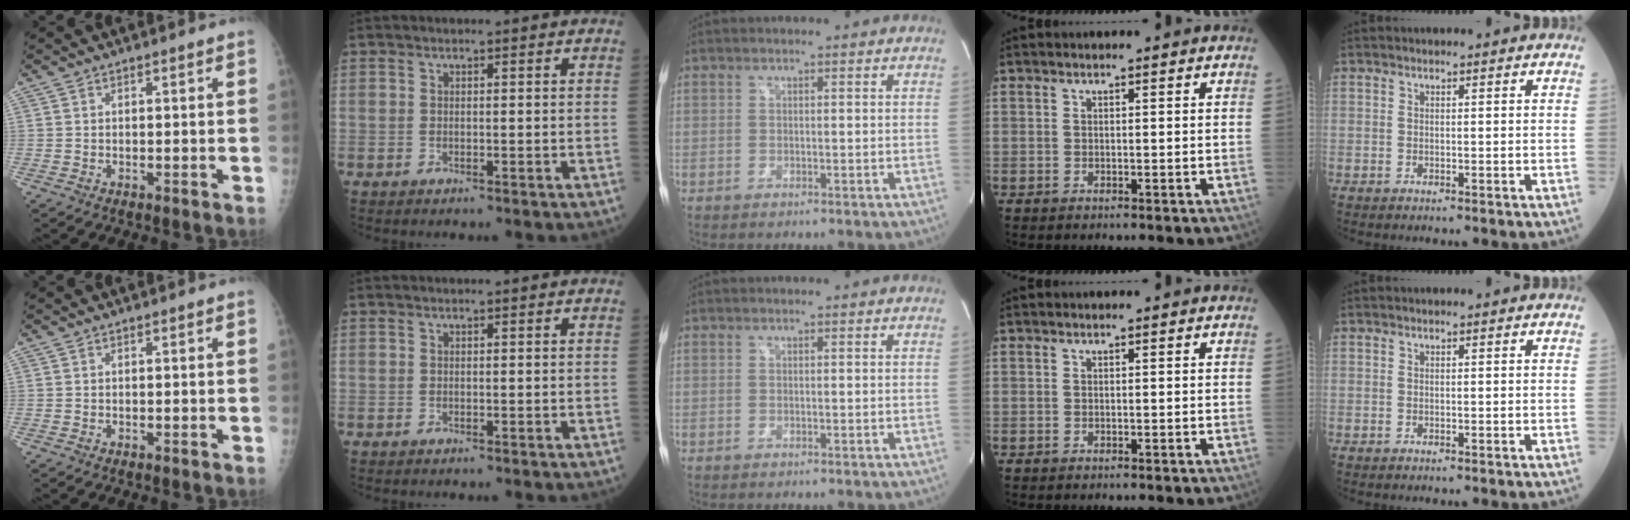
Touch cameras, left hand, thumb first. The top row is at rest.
{}